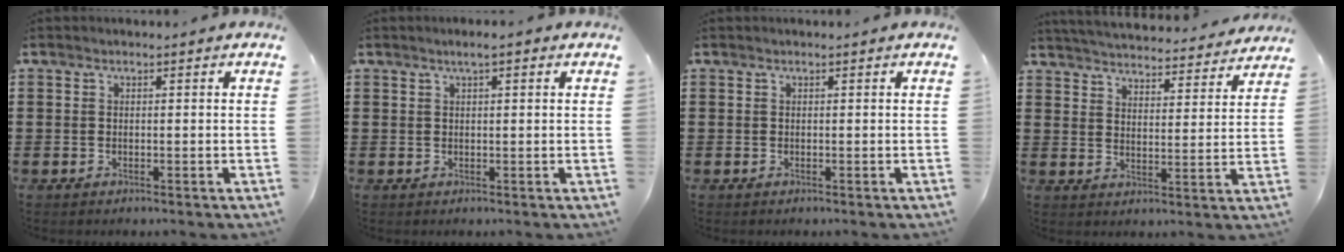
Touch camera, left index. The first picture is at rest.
{"total": 1.8, "force": [0.9, 0.2, 1.5], "torque": [-0.030, 0.002, 0.015]}
{"total": 0.0}
{"total": 4.4, "force": [4.4, -0.2, 0.1], "torque": [-0.026, -0.035, 0.073]}